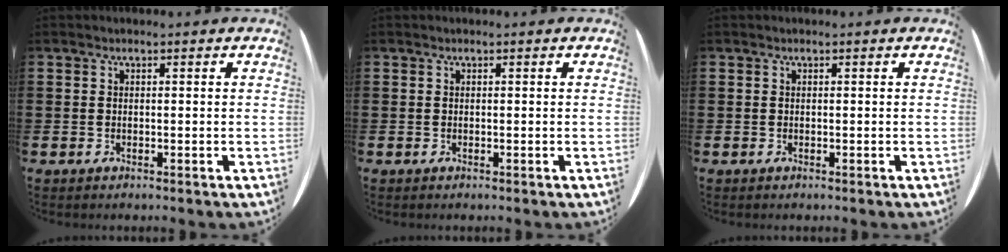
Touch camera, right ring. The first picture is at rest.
{"total": 0.0}
{"total": 0.0}